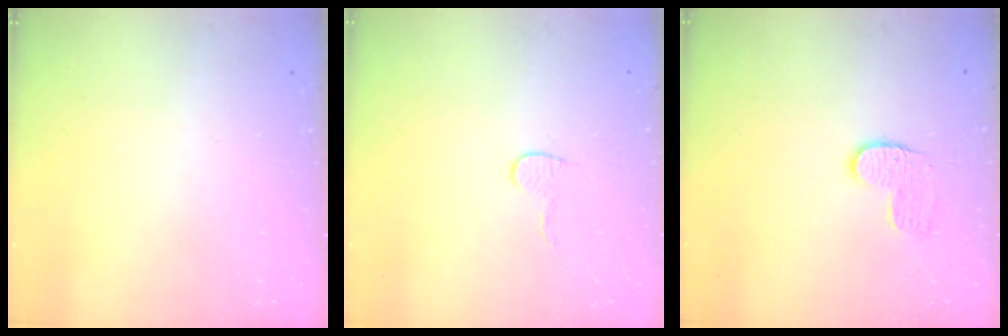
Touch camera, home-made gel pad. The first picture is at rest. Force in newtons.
{"total": 4.0, "press": 4.0, "slide": 0.4}
{"total": 6.8, "press": 6.8, "slide": 0.2}